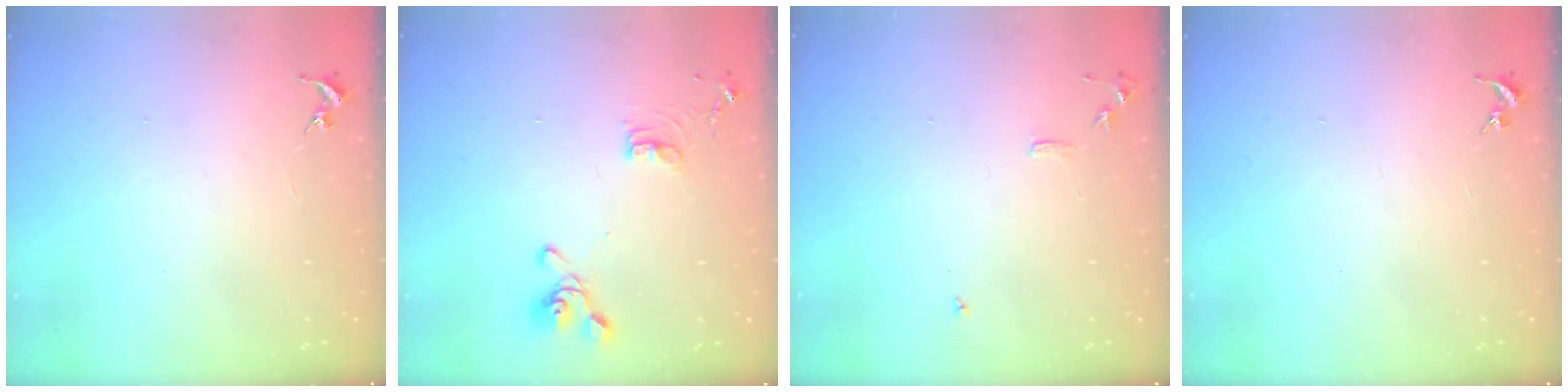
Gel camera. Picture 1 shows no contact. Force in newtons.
{"total": 11.7, "press": 11.5, "slide": 2.1}
{"total": 6.5, "press": 6.5, "slide": 0.8}
{"total": 0.0}